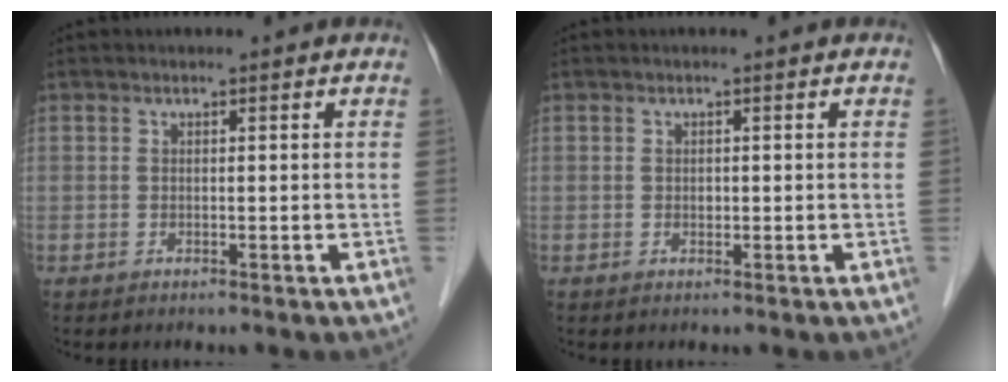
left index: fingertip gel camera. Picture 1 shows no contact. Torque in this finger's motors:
{"motor_torque": [0.08, 0.04, 0.00, 0.01]}